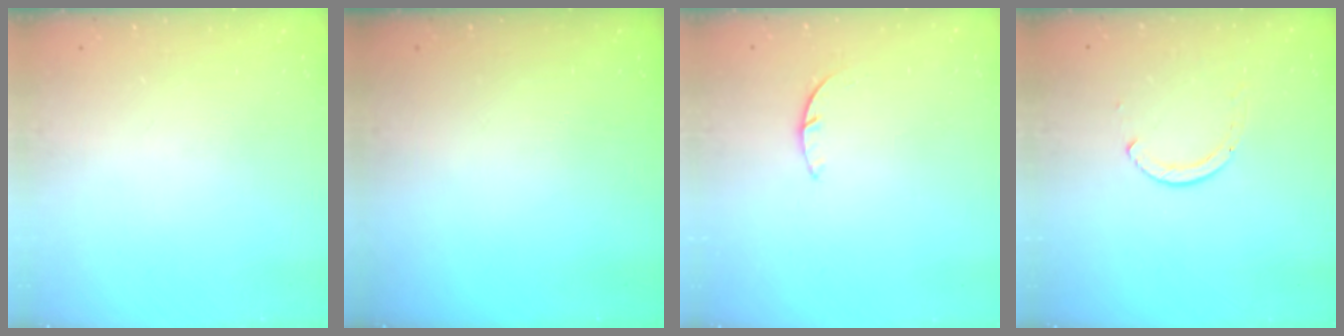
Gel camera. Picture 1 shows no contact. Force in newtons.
{"total": 0.0}
{"total": 1.4, "press": 1.4, "slide": 0.3}
{"total": 2.6, "press": 2.6, "slide": 0.3}